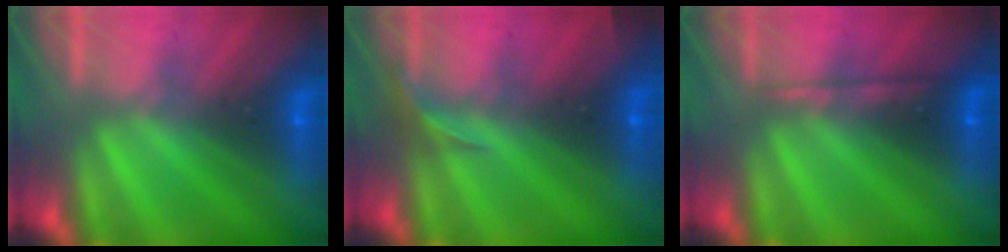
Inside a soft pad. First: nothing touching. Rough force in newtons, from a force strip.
{"total": 2.9}
{"total": 2.1}